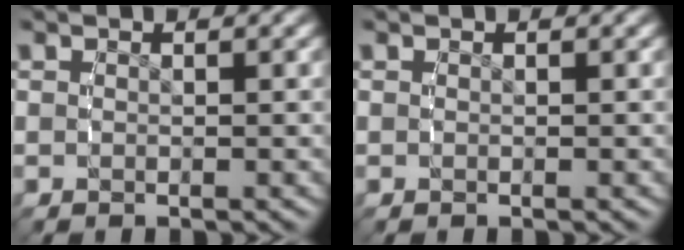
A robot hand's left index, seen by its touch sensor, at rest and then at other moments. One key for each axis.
{"total": 0.0}